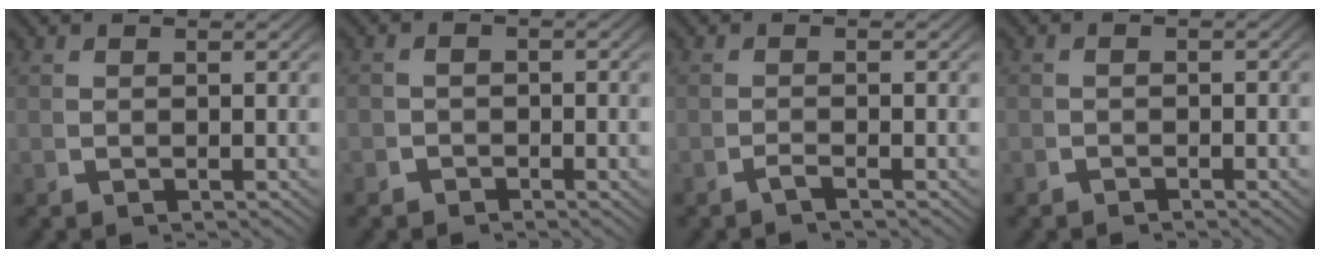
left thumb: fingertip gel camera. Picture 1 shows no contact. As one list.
[{"total": 1.3, "force": [-0.8, 1.0, 0.0], "torque": [0.003, -0.006, -0.018]}, {"total": 1.1, "force": [-0.9, 0.0, 0.6], "torque": [-0.013, 0.000, -0.020]}, {"total": 0.9, "force": [-0.7, 0.6, 0.0], "torque": [0.007, -0.002, -0.015]}]